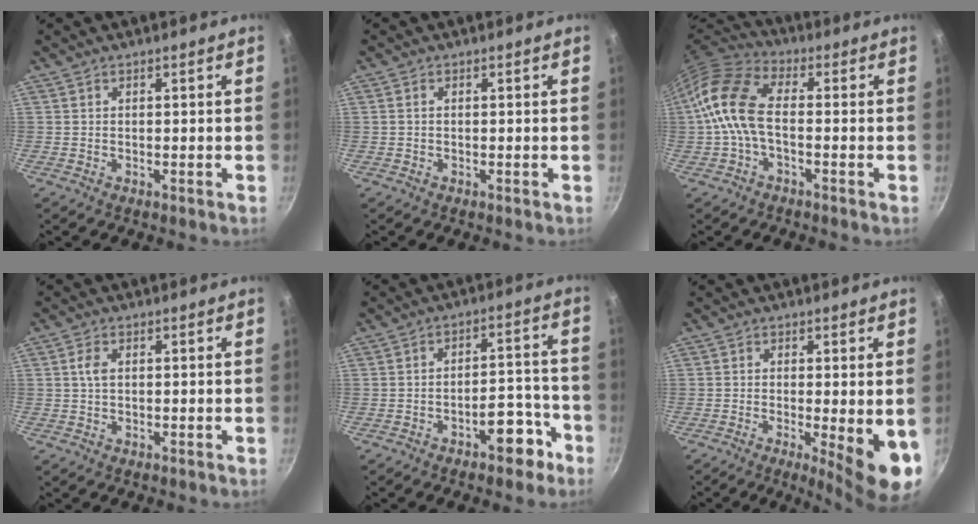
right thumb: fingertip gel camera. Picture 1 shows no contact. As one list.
[{"total": 0.6, "force": [0.0, 0.4, 0.4], "torque": [-0.009, 0.004, 0.000]}, {"total": 11.2, "force": [-1.6, 6.0, 9.3], "torque": [-0.187, 0.036, -0.051]}, {"total": 2.4, "force": [0.4, 1.4, 1.9], "torque": [-0.038, 0.002, 0.006]}, {"total": 8.1, "force": [-4.8, 3.8, 5.4], "torque": [-0.045, 0.058, -0.053]}, {"total": 9.6, "force": [-2.0, 2.0, 9.1], "torque": [-0.115, -0.011, -0.020]}]